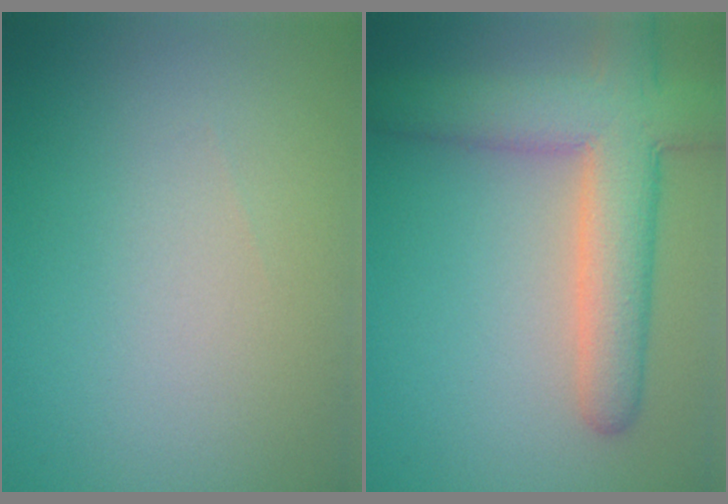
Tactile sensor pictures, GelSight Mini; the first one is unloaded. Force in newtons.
{"total": 7.7, "press": 7.6, "slide": 0.6}